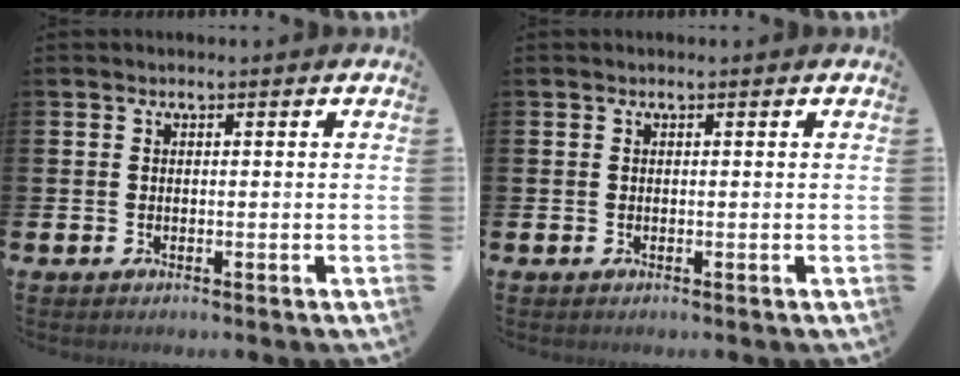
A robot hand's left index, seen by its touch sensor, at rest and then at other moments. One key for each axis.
{"total": 0.0}